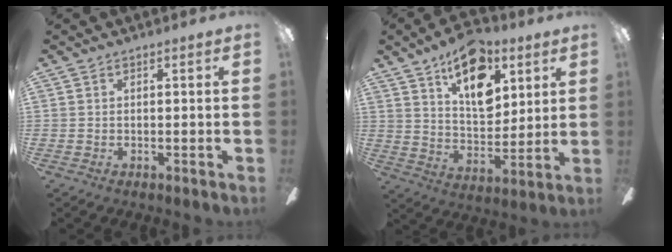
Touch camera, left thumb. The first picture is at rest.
{"total": 16.3, "force": [9.5, 8.8, 9.9], "torque": [-0.148, -0.037, 0.168]}